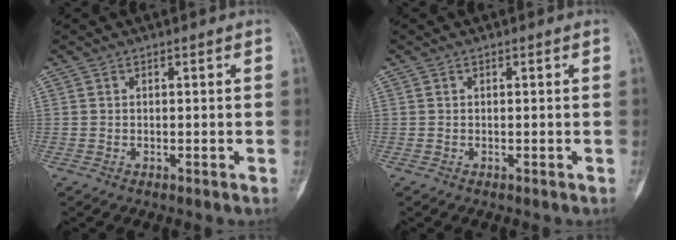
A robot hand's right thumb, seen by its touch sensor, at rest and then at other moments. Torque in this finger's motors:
{"motor_torque": [0.10, 0.10, 0.07, 0.07, 0.03]}